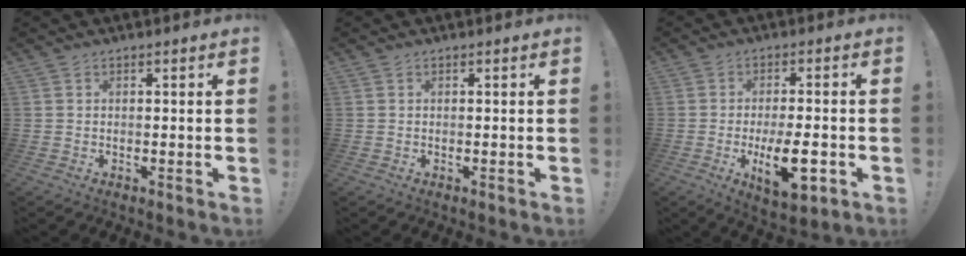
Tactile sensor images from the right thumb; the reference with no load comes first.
{"total": 0.0}
{"total": 12.5, "force": [-3.9, 4.1, 11.1], "torque": [-0.176, 0.003, -0.059]}